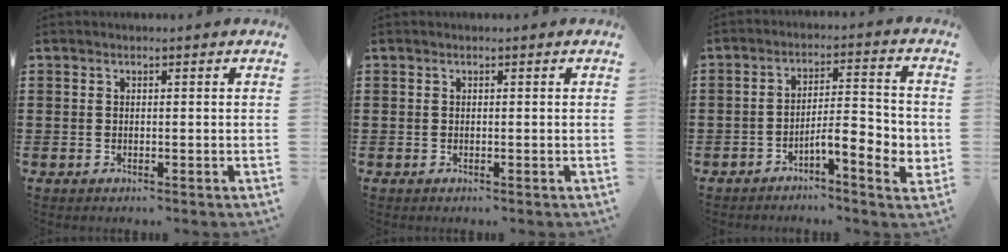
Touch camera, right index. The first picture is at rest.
{"total": 0.0}
{"total": 7.0, "force": [-3.0, 1.8, 6.0], "torque": [-0.083, -0.005, -0.054]}